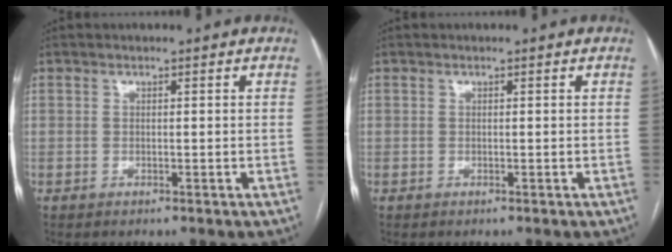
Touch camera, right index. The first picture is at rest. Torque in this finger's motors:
{"motor_torque": [0.00, 0.00, 0.00, 0.00]}